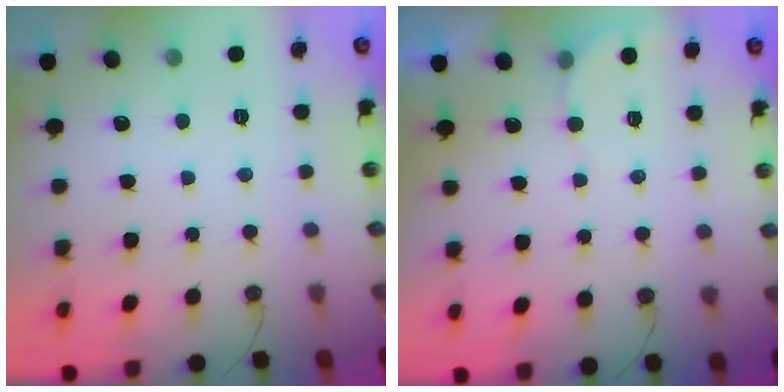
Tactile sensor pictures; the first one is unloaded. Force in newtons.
{"total": 2.2, "press": 2.2, "slide": 0.2}